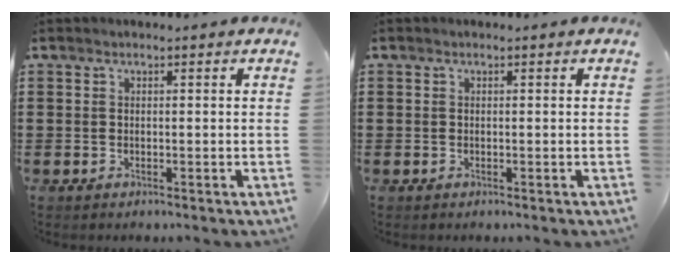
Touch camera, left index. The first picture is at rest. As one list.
[{"total": 0.0}]